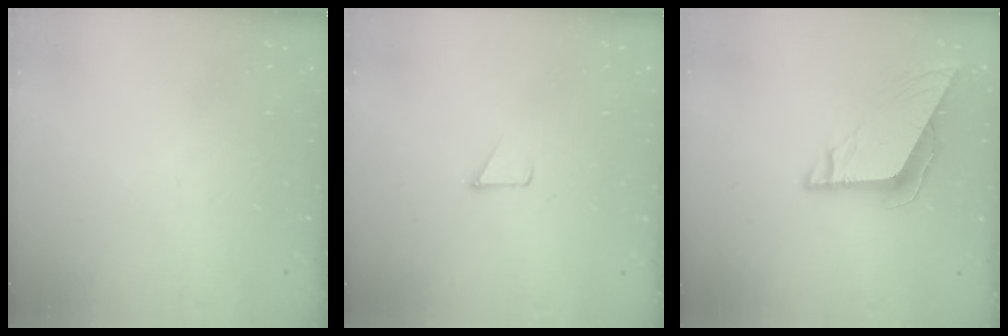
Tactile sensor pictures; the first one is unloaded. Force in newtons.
{"total": 1.8, "press": 1.7, "slide": 0.1}
{"total": 8.9, "press": 8.8, "slide": 1.2}